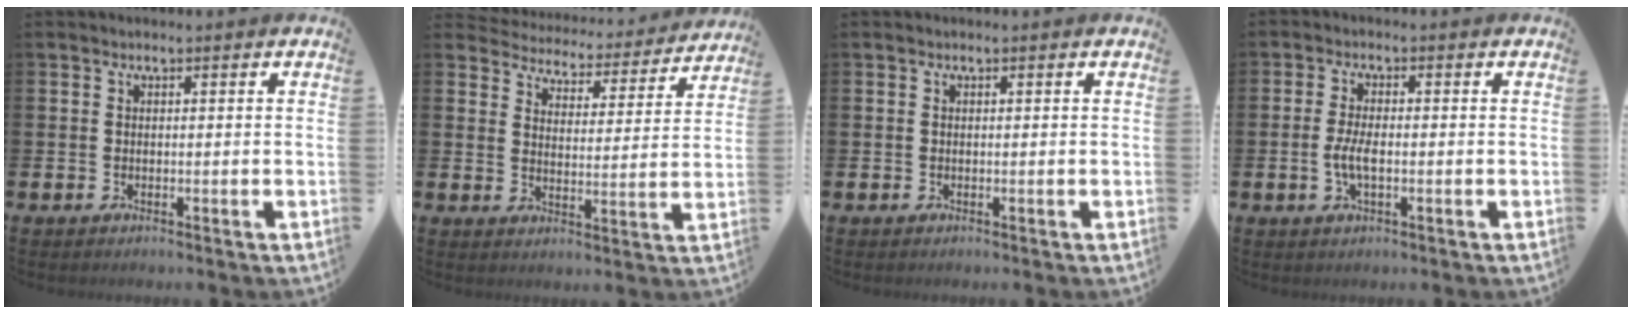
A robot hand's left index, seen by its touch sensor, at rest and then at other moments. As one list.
[{"total": 4.4, "force": [4.2, 1.2, 0.2], "torque": [-0.022, -0.043, 0.066]}, {"total": 0.0}, {"total": 3.3, "force": [-0.6, 1.3, 3.0], "torque": [-0.054, -0.003, -0.016]}]